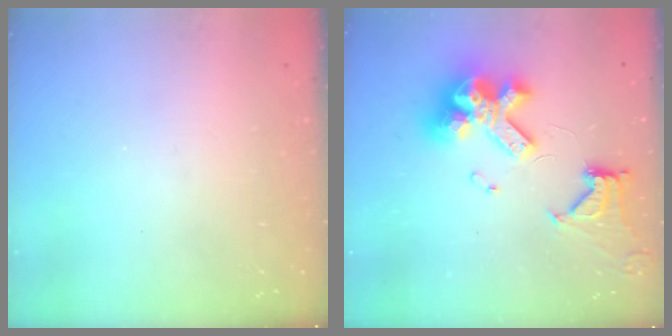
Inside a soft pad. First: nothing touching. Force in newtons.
{"total": 16.2, "press": 16.1, "slide": 1.8}